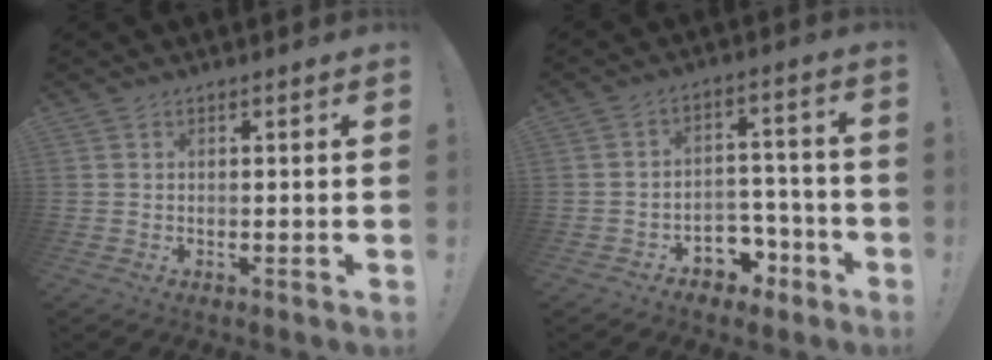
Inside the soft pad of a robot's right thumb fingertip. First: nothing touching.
{"total": 7.5, "force": [-3.9, 5.9, 2.5], "torque": [-0.023, 0.036, -0.058]}